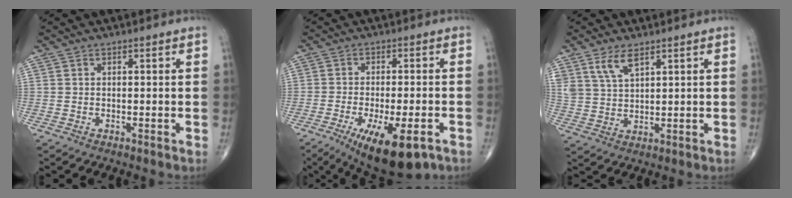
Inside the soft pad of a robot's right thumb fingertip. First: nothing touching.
{"total": 13.5, "force": [-7.0, 4.6, 10.6], "torque": [-0.155, 0.004, -0.099]}
{"total": 5.2, "force": [3.4, 2.1, 3.4], "torque": [-0.066, -0.017, 0.073]}